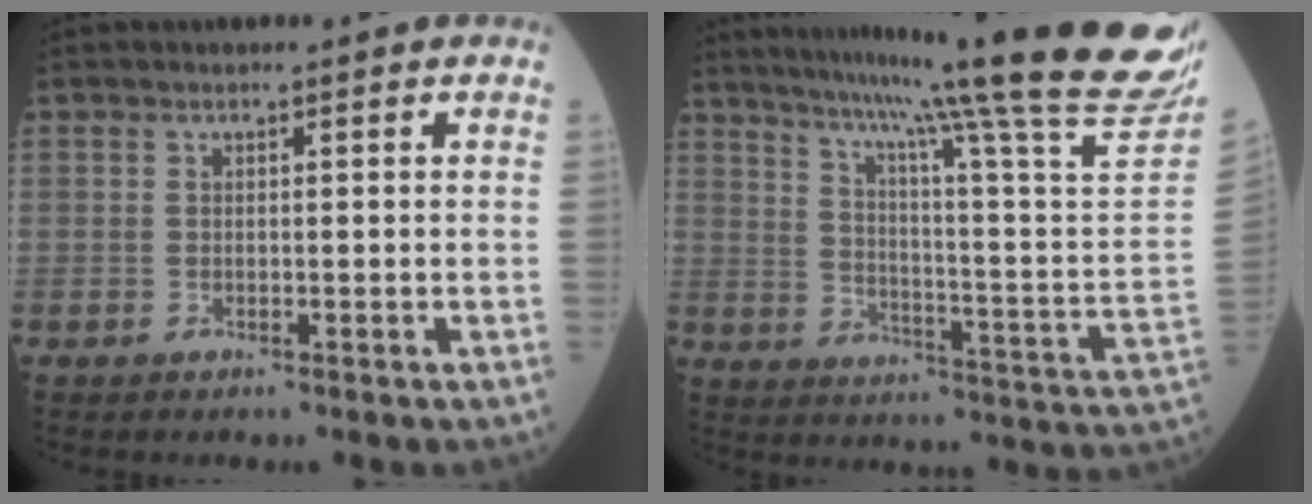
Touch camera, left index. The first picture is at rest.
{"total": 30.6, "force": [24.9, -2.2, 17.7], "torque": [-0.242, -0.089, 0.331]}